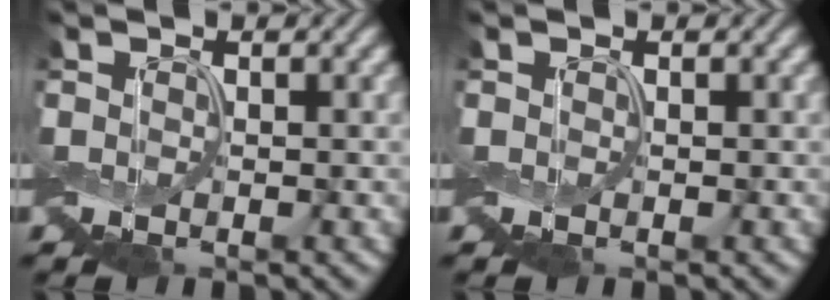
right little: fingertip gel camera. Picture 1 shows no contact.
{"total": 0.0}